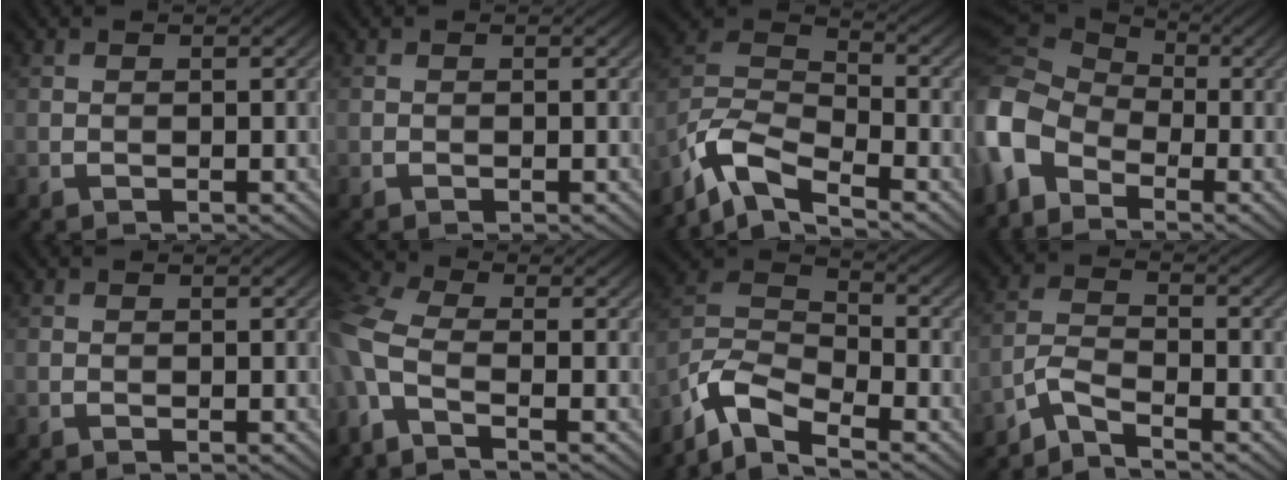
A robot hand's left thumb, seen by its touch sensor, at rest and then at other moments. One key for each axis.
{"total": 0.0}
{"total": 8.9, "fx": -7.0, "fy": 2.7, "fz": 4.8, "tx": -0.102, "ty": 0.000, "tz": -0.159}
{"total": 9.4, "fx": -3.5, "fy": 6.4, "fz": 5.9, "tx": -0.165, "ty": -0.011, "tz": -0.083}
{"total": 0.0}
{"total": 8.6, "fx": -2.7, "fy": 4.2, "fz": 7.0, "tx": -0.204, "ty": -0.004, "tz": -0.071}
{"total": 9.7, "fx": -7.3, "fy": 3.3, "fz": 5.4, "tx": -0.117, "ty": -0.002, "tz": -0.164}
{"total": 3.3, "fx": -3.0, "fy": 0.5, "fz": 1.5, "tx": -0.035, "ty": 0.000, "tz": -0.078}